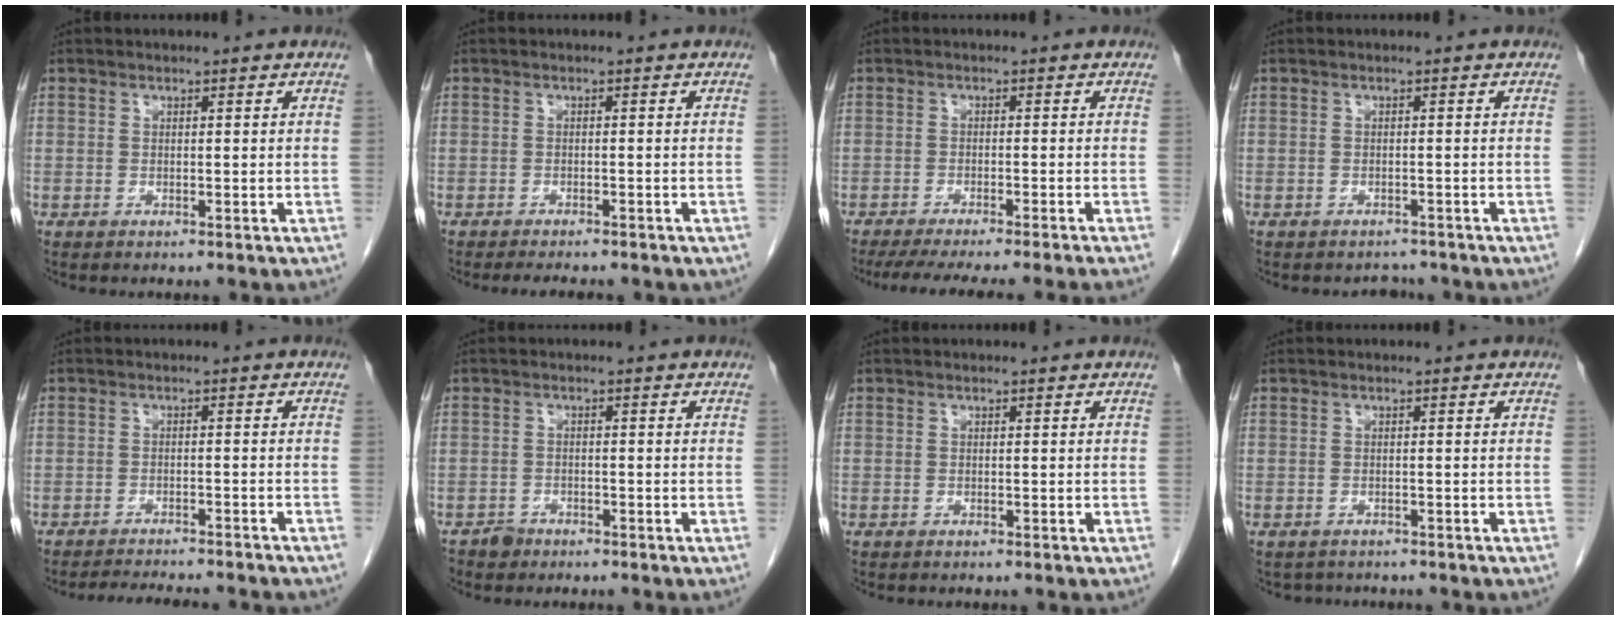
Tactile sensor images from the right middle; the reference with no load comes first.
{"total": 6.3, "force": [-5.2, 1.9, 3.0], "torque": [-0.036, -0.004, -0.058]}
{"total": 11.7, "force": [-10.2, -0.9, 5.8], "torque": [-0.059, -0.024, -0.143]}
{"total": 2.1, "force": [-1.8, 0.9, -0.2], "torque": [0.000, -0.001, -0.026]}
{"total": 10.6, "force": [-9.7, 1.4, 4.1], "torque": [-0.053, -0.008, -0.121]}
{"total": 1.8, "force": [-1.5, 1.0, 0.0], "torque": [-0.004, 0.003, -0.025]}
{"total": 0.0}
{"total": 2.9, "force": [-2.5, 1.3, 0.2], "torque": [-0.006, -0.001, -0.034]}